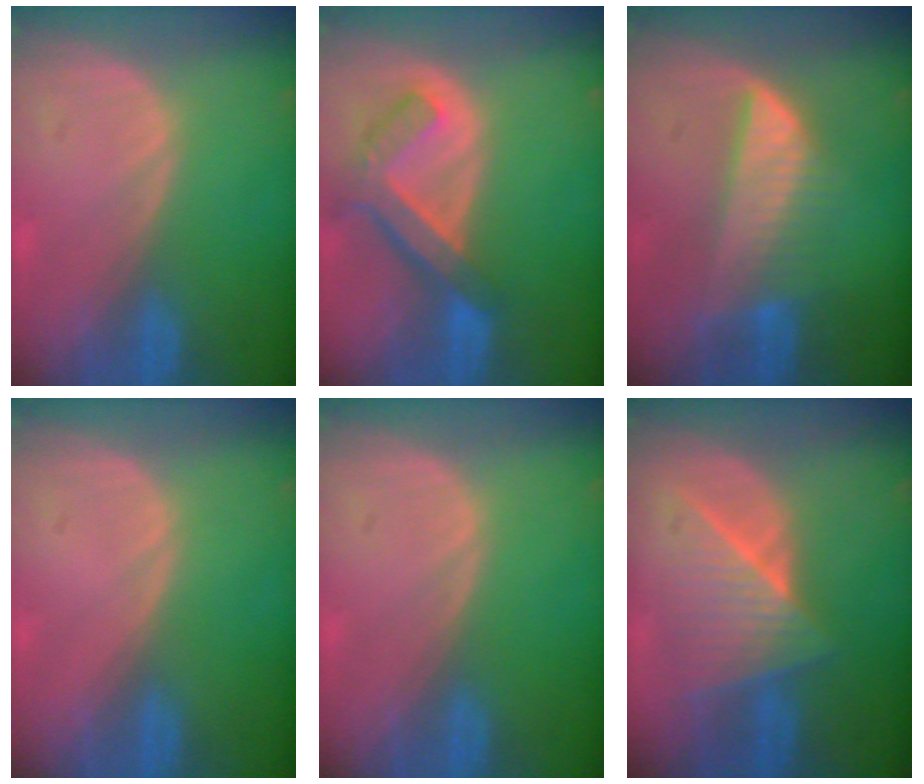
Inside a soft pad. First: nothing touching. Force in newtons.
{"total": 7.6, "press": 6.6, "slide": 3.7}
{"total": 6.7, "press": 6.5, "slide": 1.6}
{"total": 0.0}
{"total": 0.0}
{"total": 7.4, "press": 7.4, "slide": 0.5}